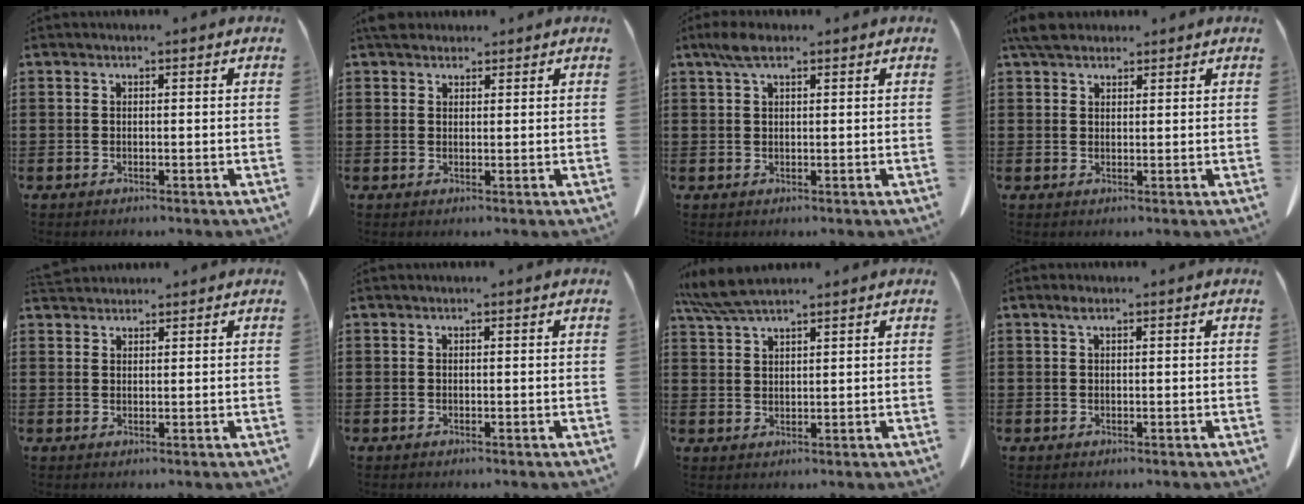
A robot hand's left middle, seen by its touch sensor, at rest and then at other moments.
{"total": 2.9, "force": [2.4, 1.3, 0.9], "torque": [-0.018, 0.002, 0.046]}
{"total": 3.9, "force": [2.2, 1.3, 2.9], "torque": [-0.063, 0.004, 0.042]}
{"total": 3.8, "force": [3.2, 1.4, 1.6], "torque": [-0.040, 0.003, 0.063]}
{"total": 2.1, "force": [2.0, 0.4, 0.2], "torque": [-0.010, -0.001, 0.042]}
{"total": 0.0}
{"total": 5.2, "force": [4.3, 0.6, 2.8], "torque": [-0.067, -0.007, 0.082]}
{"total": 1.1, "force": [0.5, 0.3, 0.9], "torque": [-0.020, 0.002, 0.010]}